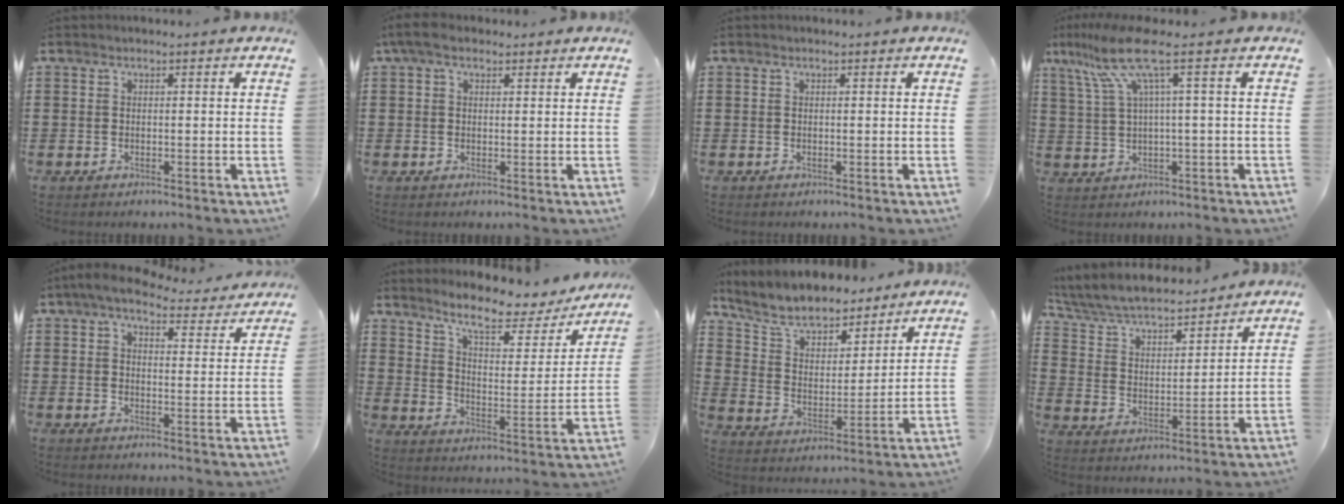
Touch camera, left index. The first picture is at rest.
{"total": 3.5, "force": [1.7, 1.9, 2.4], "torque": [-0.052, 0.011, 0.031]}
{"total": 0.0}
{"total": 8.6, "force": [3.3, 0.4, 8.0], "torque": [-0.184, -0.015, 0.047]}
{"total": 5.6, "force": [4.9, 1.3, 2.3], "torque": [-0.058, -0.022, 0.084]}
{"total": 8.2, "force": [6.7, 1.3, 4.5], "torque": [-0.097, -0.040, 0.110]}
{"total": 7.0, "force": [6.6, 1.9, 1.8], "torque": [-0.070, -0.041, 0.114]}
{"total": 5.7, "force": [5.2, 0.8, 2.1], "torque": [-0.065, -0.034, 0.084]}